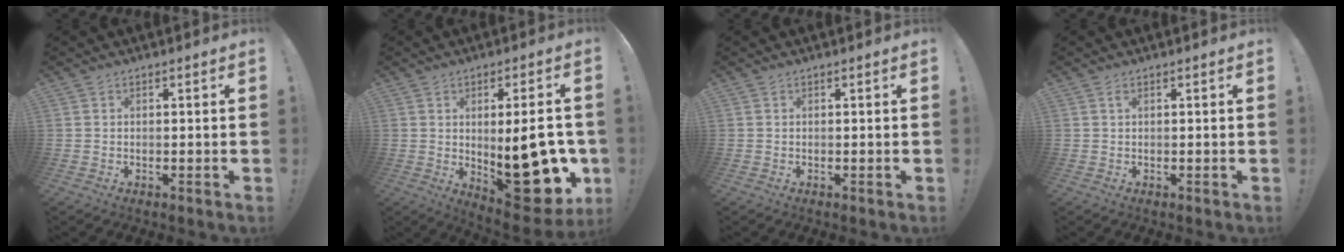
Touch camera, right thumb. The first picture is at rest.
{"total": 22.4, "force": [-3.1, 9.1, 20.3], "torque": [-0.257, 0.002, -0.030]}
{"total": 0.0}
{"total": 0.6, "force": [0.2, 0.0, 0.5], "torque": [-0.004, -0.003, 0.002]}